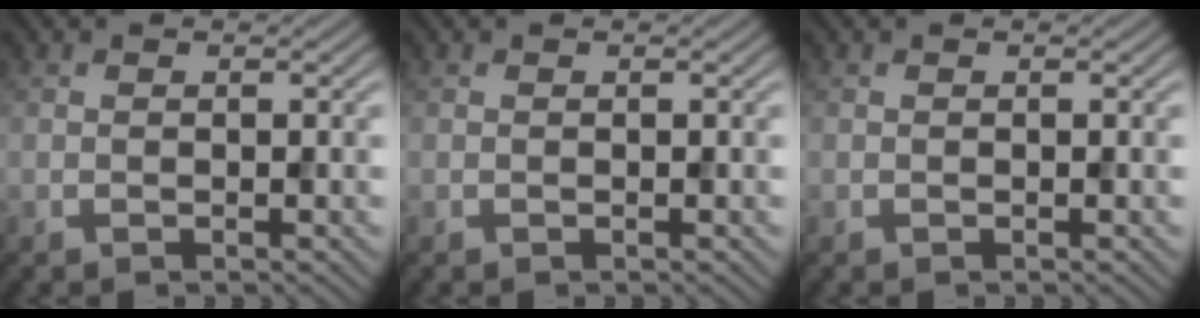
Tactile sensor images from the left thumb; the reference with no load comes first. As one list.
[{"total": 0.0}, {"total": 0.0}]